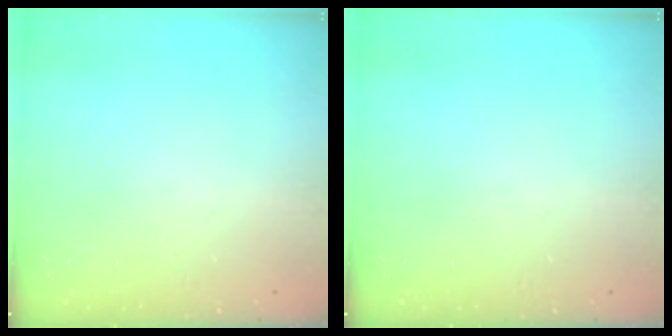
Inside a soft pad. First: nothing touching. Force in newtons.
{"total": 0.0}